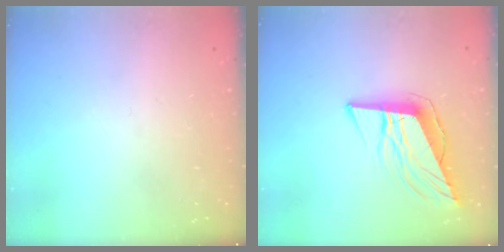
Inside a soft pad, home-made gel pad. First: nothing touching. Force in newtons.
{"total": 11.7, "press": 11.2, "slide": 3.6}